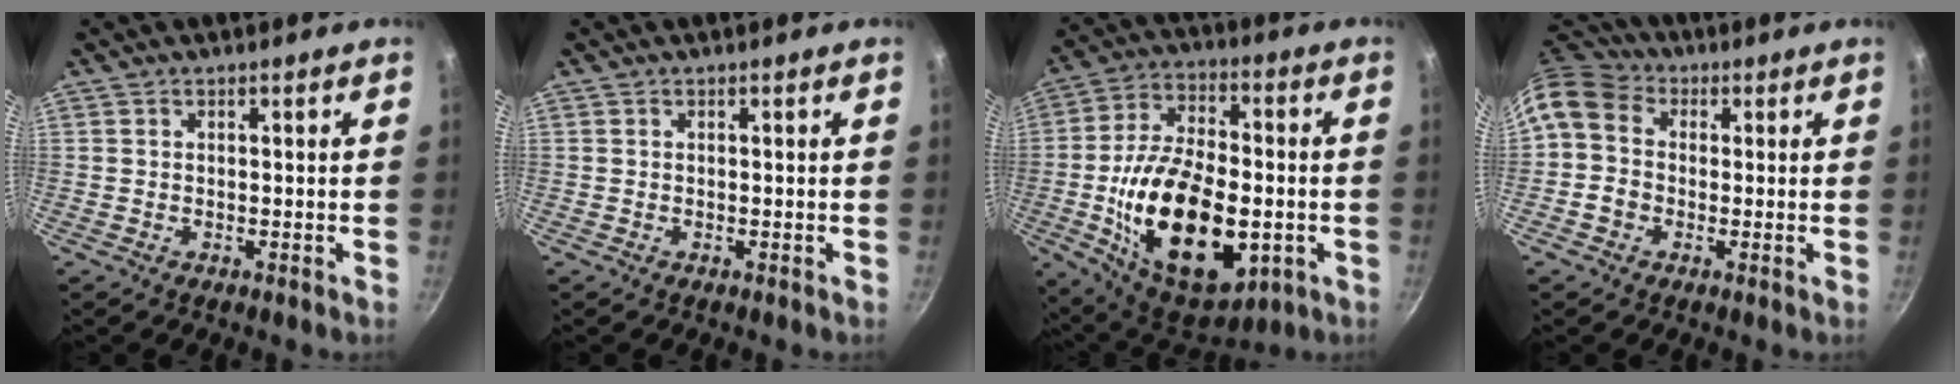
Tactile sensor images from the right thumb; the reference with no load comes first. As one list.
[{"total": 0.0}, {"total": 25.9, "force": [-4.9, 14.3, 21.0], "torque": [-0.348, 0.016, -0.070]}, {"total": 9.6, "force": [0.1, 8.1, 5.1], "torque": [-0.074, 0.019, -0.016]}]